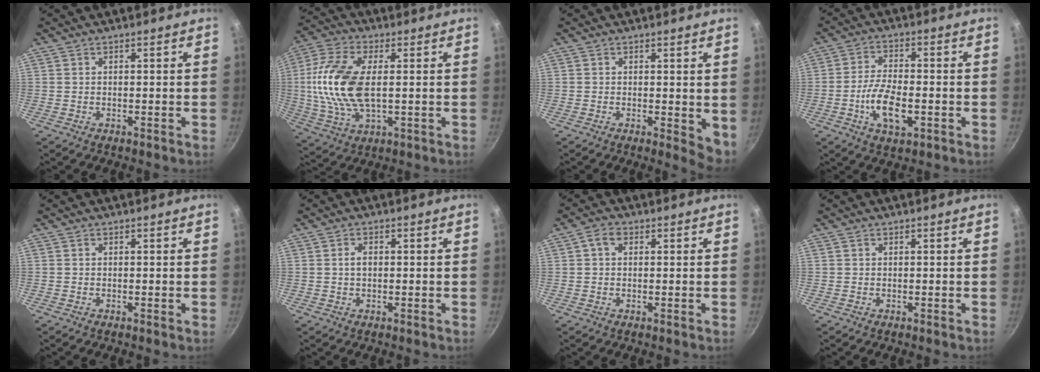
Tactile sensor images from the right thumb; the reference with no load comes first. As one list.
[{"total": 15.8, "force": [1.1, 7.9, 13.6], "torque": [-0.279, 0.002, 0.016]}, {"total": 4.5, "force": [0.1, 2.2, 3.9], "torque": [-0.042, -0.006, 0.003]}, {"total": 9.1, "force": [-2.6, 4.2, 7.7], "torque": [-0.145, 0.013, -0.052]}, {"total": 0.0}, {"total": 2.0, "force": [0.3, 1.2, 1.6], "torque": [-0.024, 0.002, 0.005]}, {"total": 2.8, "force": [0.9, 1.9, 1.9], "torque": [-0.034, 0.004, 0.012]}, {"total": 0.0}]